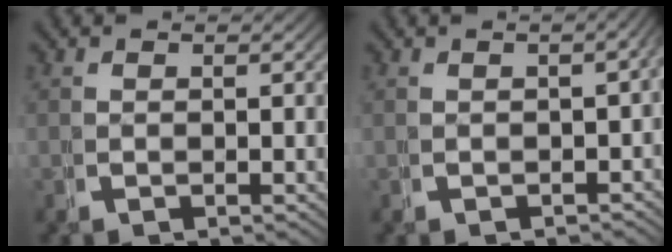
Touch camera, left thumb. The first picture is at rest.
{"total": 2.3, "force": [-0.8, 1.0, 1.9], "torque": [-0.022, 0.003, -0.012]}